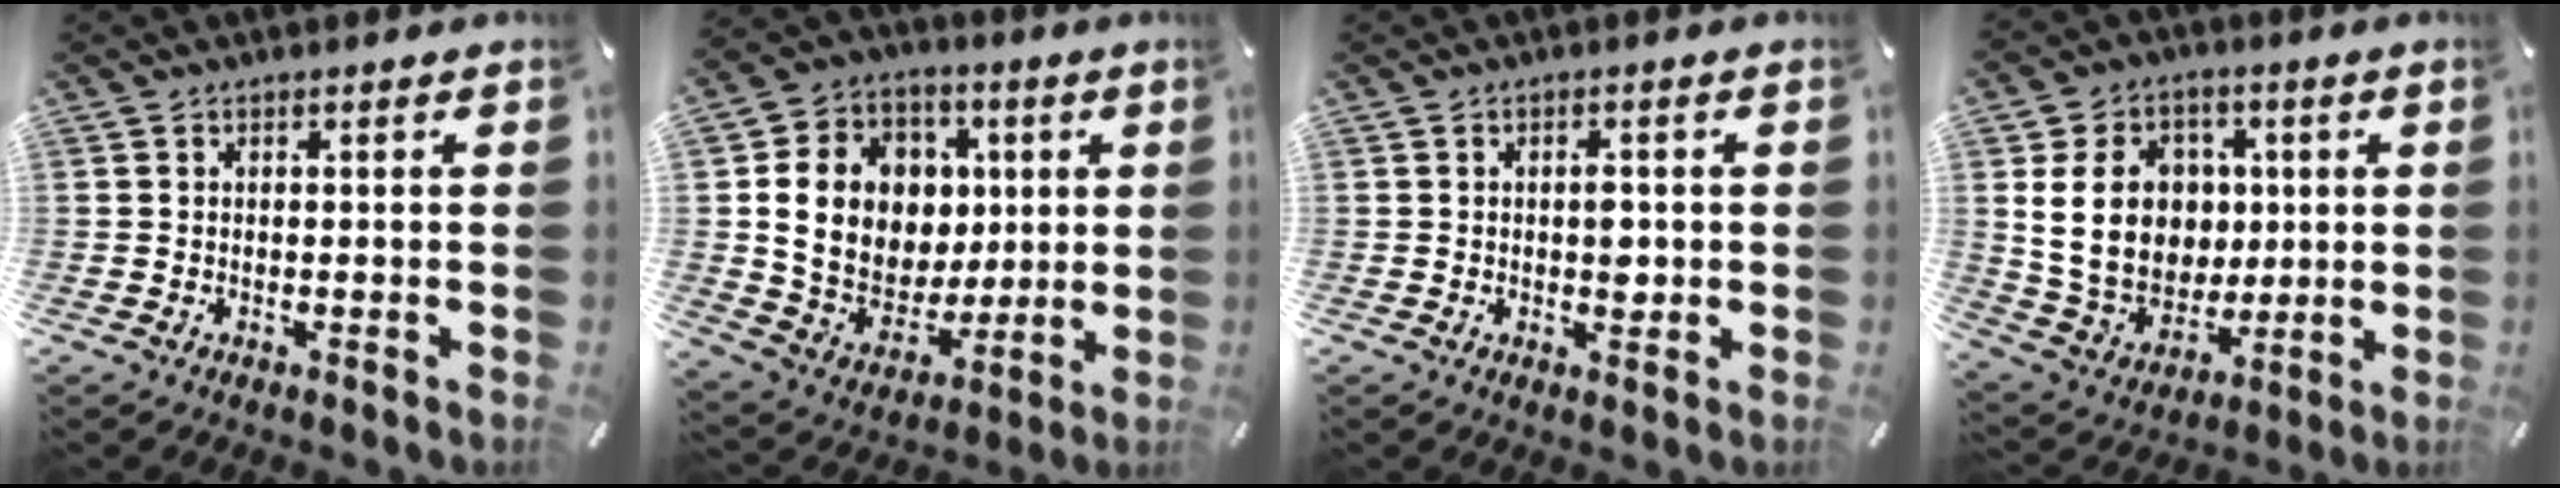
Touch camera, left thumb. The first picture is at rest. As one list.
[{"total": 16.3, "force": [3.1, 14.2, 7.4], "torque": [-0.130, -0.009, 0.072]}, {"total": 3.6, "force": [0.1, 2.2, 2.8], "torque": [-0.031, -0.005, -0.005]}, {"total": 16.0, "force": [2.6, 13.5, 8.2], "torque": [-0.152, 0.006, 0.058]}]